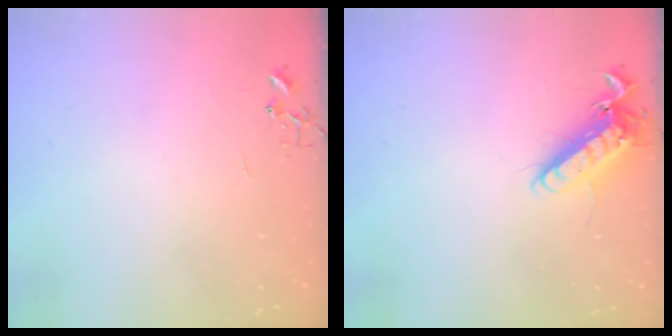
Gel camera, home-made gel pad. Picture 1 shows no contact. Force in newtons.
{"total": 12.8, "press": 12.7, "slide": 1.8}